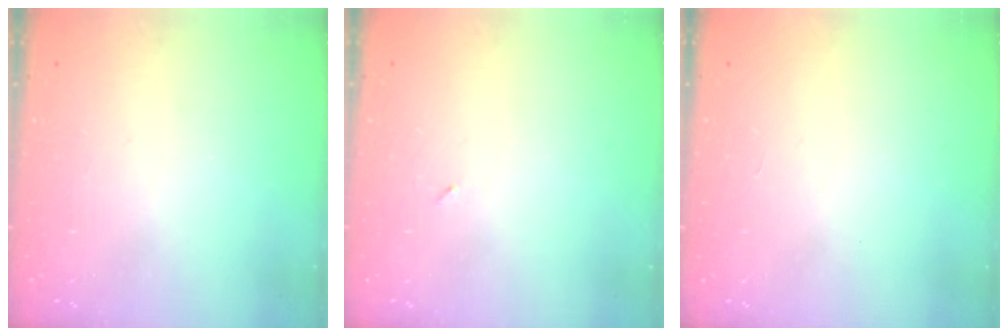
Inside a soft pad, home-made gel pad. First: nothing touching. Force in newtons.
{"total": 2.1, "press": 1.9, "slide": 1.0}
{"total": 1.5, "press": 1.5, "slide": 0.1}